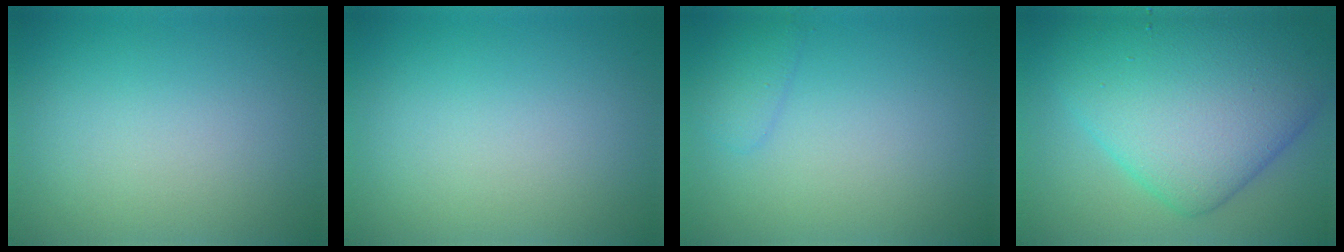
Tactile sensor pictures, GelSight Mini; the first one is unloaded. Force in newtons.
{"total": 0.0}
{"total": 1.3, "press": 1.3, "slide": 0.1}
{"total": 11.2, "press": 11.2, "slide": 0.2}